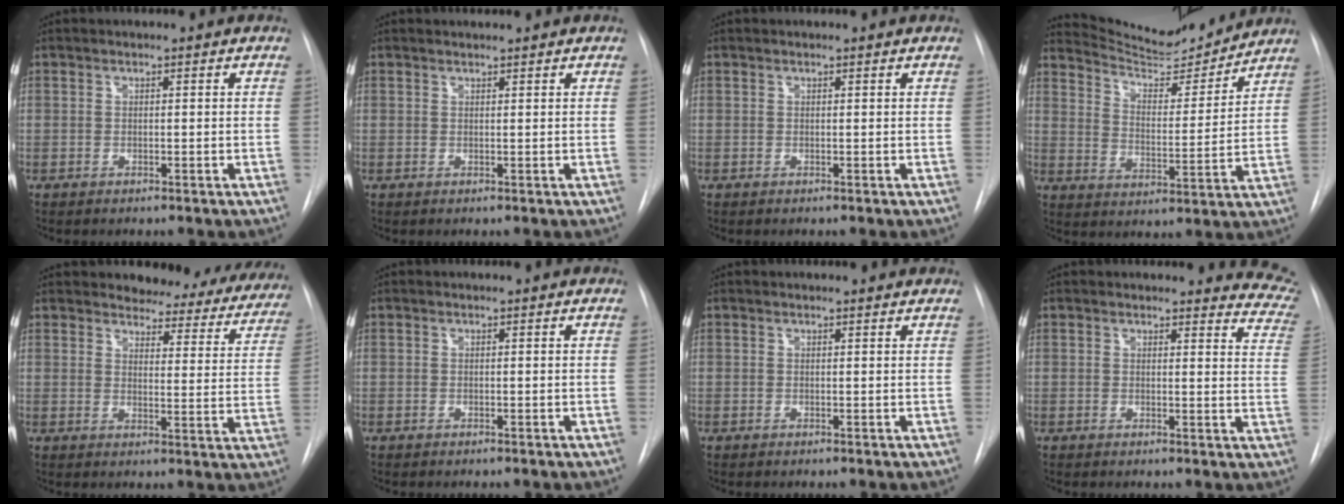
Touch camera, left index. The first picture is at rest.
{"total": 0.5, "force": [-0.4, -0.3, -0.2], "torque": [-0.005, -0.002, 0.000]}
{"total": 0.8, "force": [-0.8, -0.2, -0.2], "torque": [0.002, 0.002, -0.010]}
{"total": 11.6, "force": [11.5, 0.9, 1.7], "torque": [-0.032, -0.015, 0.179]}
{"total": 17.7, "force": [16.2, 5.5, 4.4], "torque": [-0.032, -0.055, 0.173]}
{"total": 0.0}
{"total": 0.6, "force": [0.6, 0.0, 0.0], "torque": [-0.009, 0.008, 0.003]}
{"total": 9.4, "force": [9.2, 1.8, 0.1], "torque": [0.048, -0.083, 0.049]}